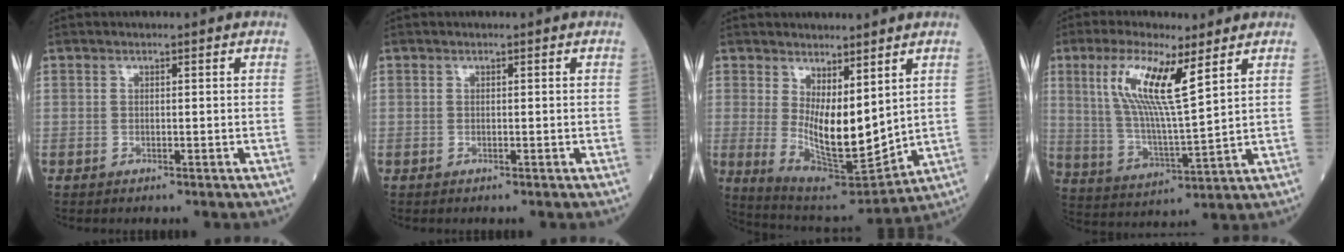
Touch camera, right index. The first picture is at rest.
{"total": 0.0}
{"total": 11.0, "force": [2.3, 3.4, 10.1], "torque": [-0.181, -0.028, 0.063]}
{"total": 11.7, "force": [5.4, 1.2, 10.4], "torque": [-0.214, 0.000, 0.106]}